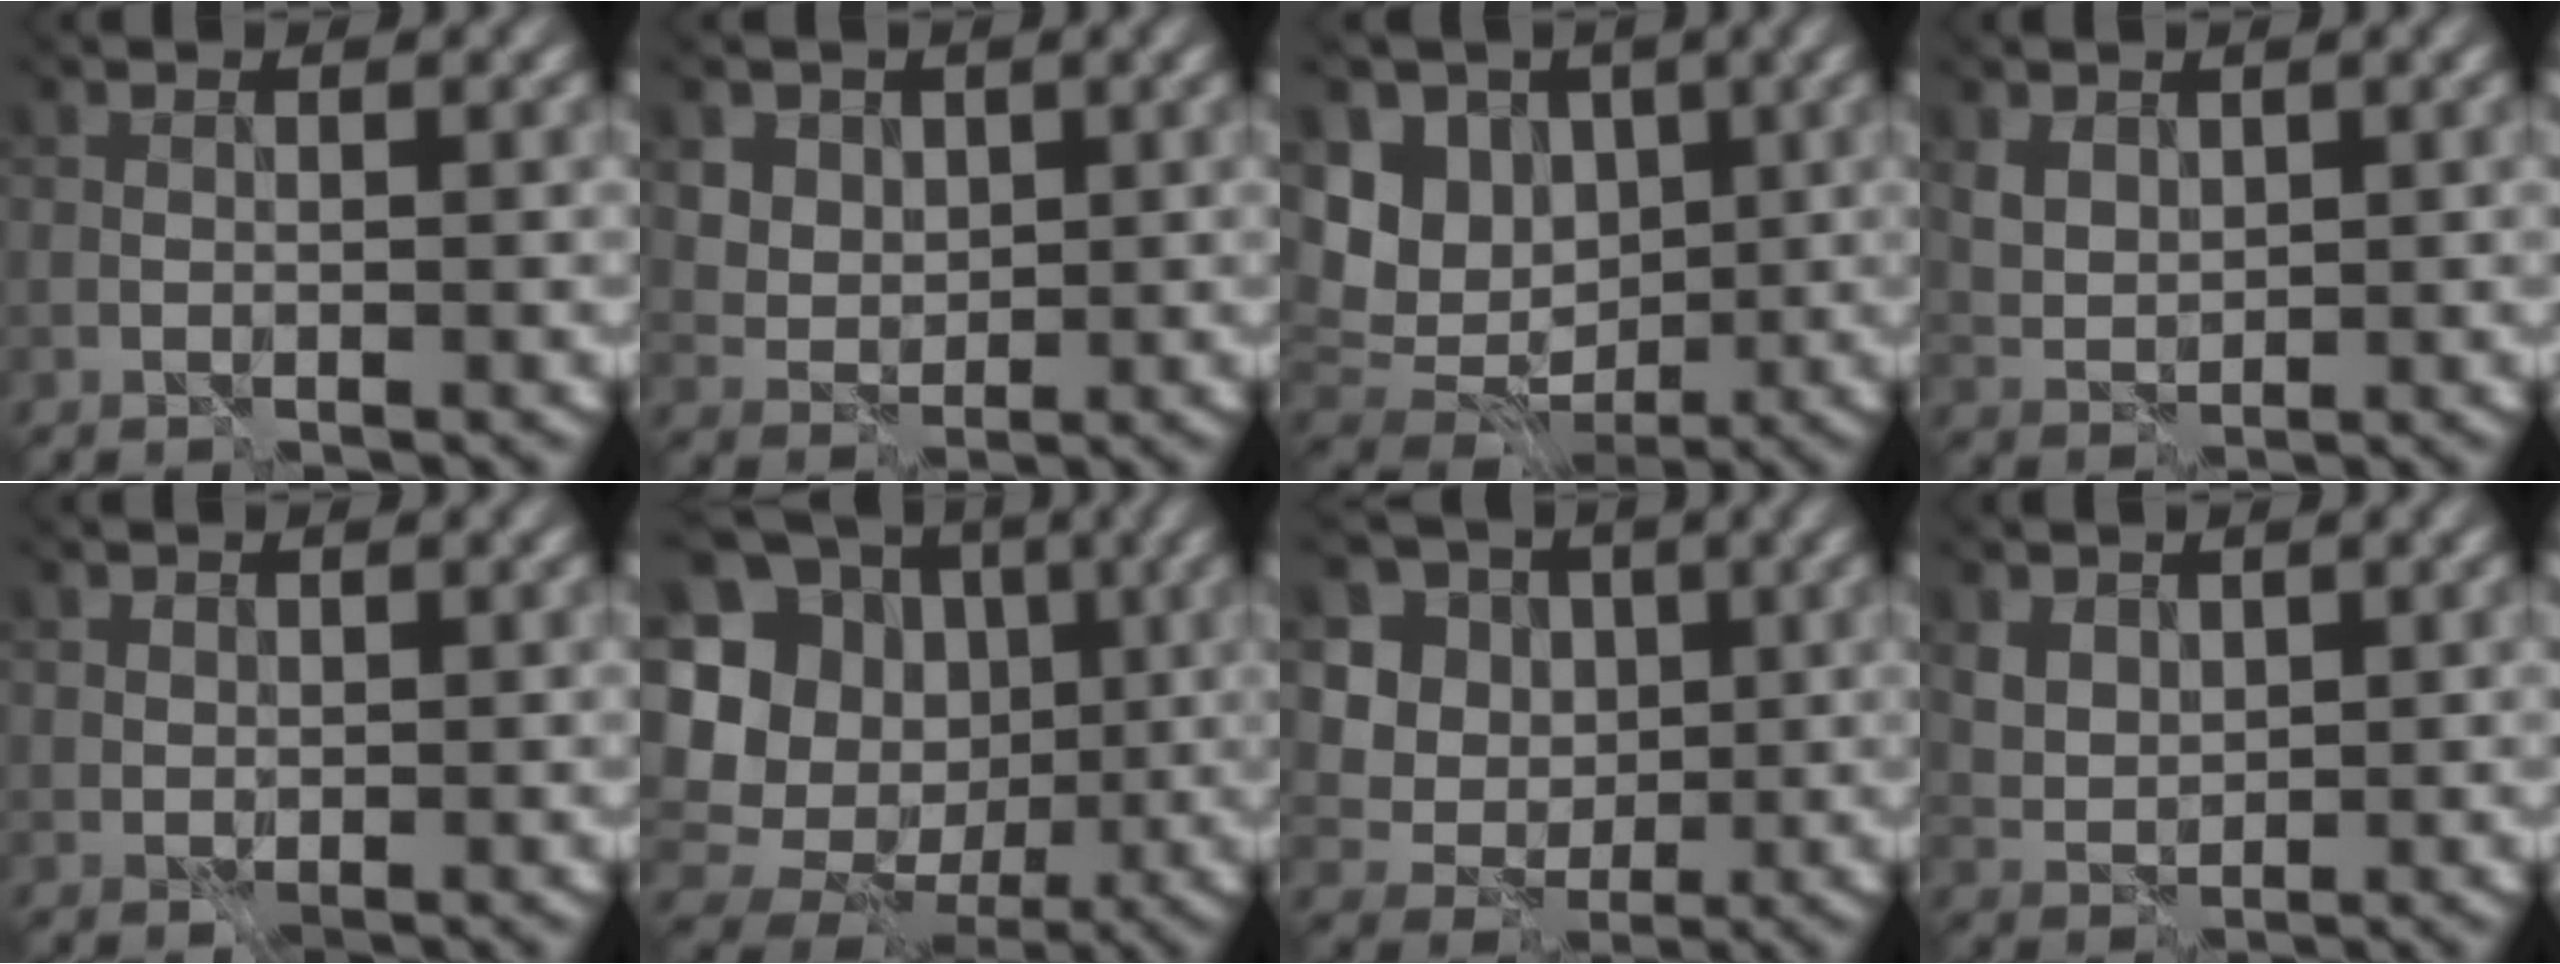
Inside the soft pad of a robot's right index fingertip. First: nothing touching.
{"total": 4.1, "force": [2.5, 3.1, 1.0], "torque": [-0.040, -0.004, 0.049]}
{"total": 9.3, "force": [2.5, 7.7, 4.6], "torque": [-0.106, 0.028, 0.032]}
{"total": 1.7, "force": [1.0, 1.2, 0.6], "torque": [-0.018, -0.007, 0.021]}
{"total": 1.0, "force": [0.8, 0.3, -0.4], "torque": [0.005, -0.006, 0.018]}
{"total": 16.2, "force": [0.6, 14.9, 6.3], "torque": [-0.165, 0.022, 0.005]}
{"total": 10.1, "force": [4.1, 8.5, 3.5], "torque": [-0.100, 0.006, 0.073]}
{"total": 2.1, "force": [1.3, 1.5, 0.6], "torque": [-0.018, -0.008, 0.032]}